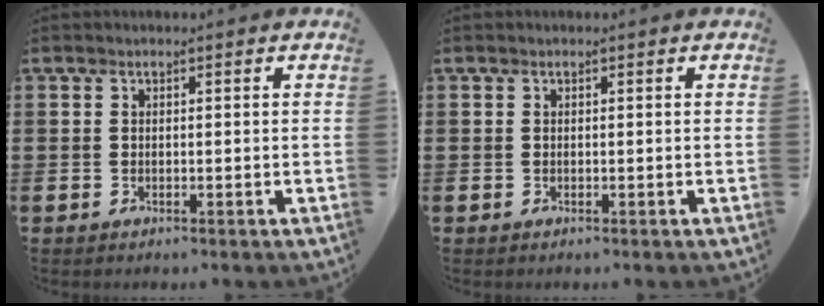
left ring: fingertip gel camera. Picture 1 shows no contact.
{"total": 0.0}